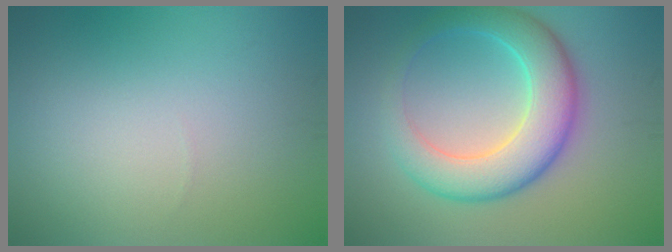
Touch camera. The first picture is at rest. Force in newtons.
{"total": 7.5, "press": 7.5, "slide": 0.3}